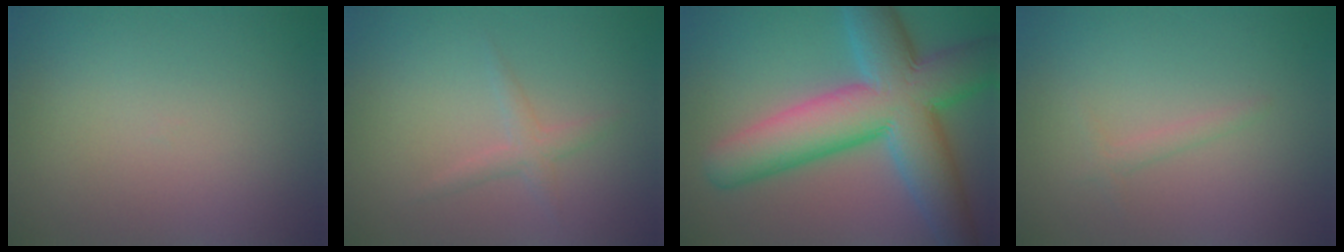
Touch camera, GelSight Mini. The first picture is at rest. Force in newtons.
{"total": 1.6, "press": 1.6, "slide": 0.0}
{"total": 12.5, "press": 12.5, "slide": 0.2}
{"total": 0.9, "press": 0.9, "slide": 0.0}